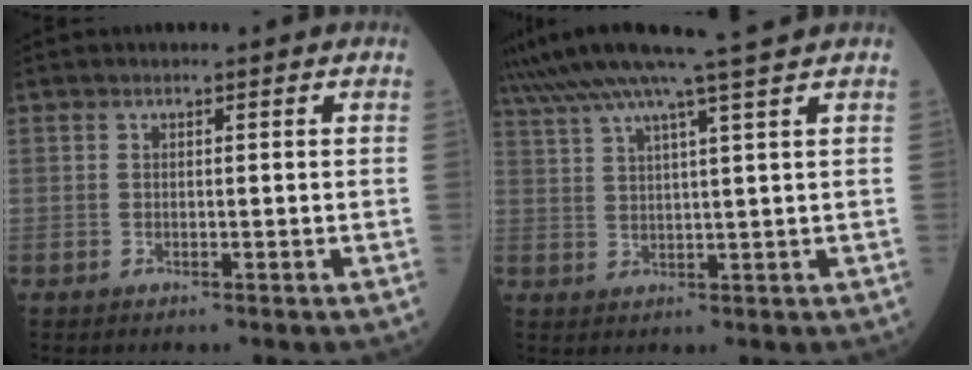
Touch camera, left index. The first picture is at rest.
{"total": 12.1, "force": [9.9, -2.6, 6.4], "torque": [-0.112, 0.000, 0.151]}